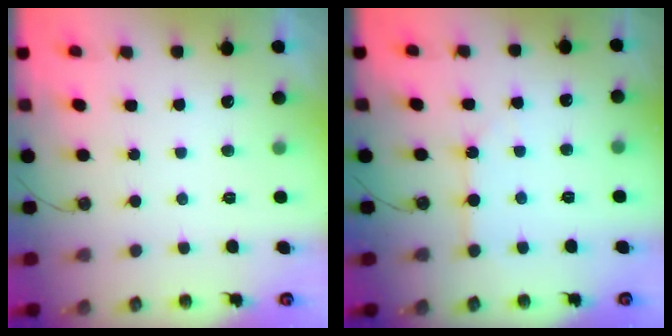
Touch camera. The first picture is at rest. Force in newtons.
{"total": 3.8, "press": 3.8, "slide": 0.4}